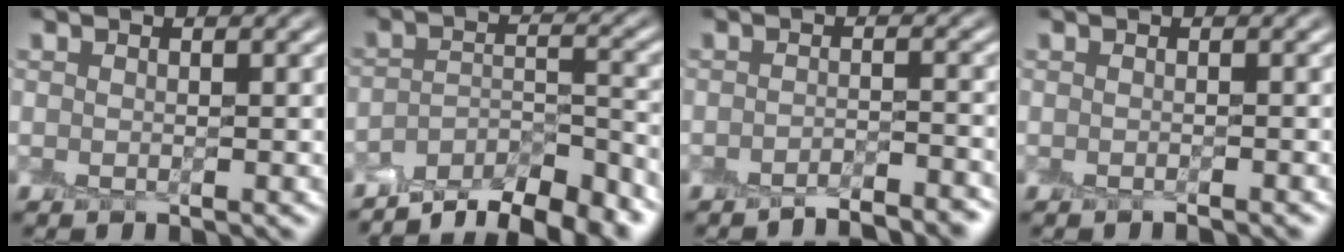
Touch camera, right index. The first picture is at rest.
{"total": 8.4, "force": [-7.3, 2.4, 3.4], "torque": [-0.046, 0.002, -0.113]}
{"total": 3.3, "force": [-3.0, 0.6, 1.3], "torque": [-0.006, 0.007, -0.047]}
{"total": 0.7, "force": [-0.6, 0.1, 0.3], "torque": [0.000, -0.002, -0.010]}